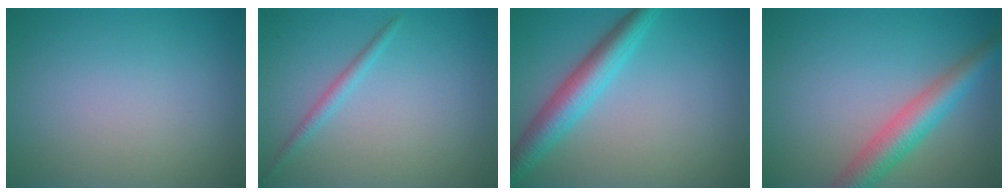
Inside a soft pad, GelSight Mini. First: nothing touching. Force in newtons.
{"total": 1.3, "press": 1.3, "slide": 0.0}
{"total": 4.7, "press": 4.7, "slide": 0.1}
{"total": 4.8, "press": 4.8, "slide": 0.2}